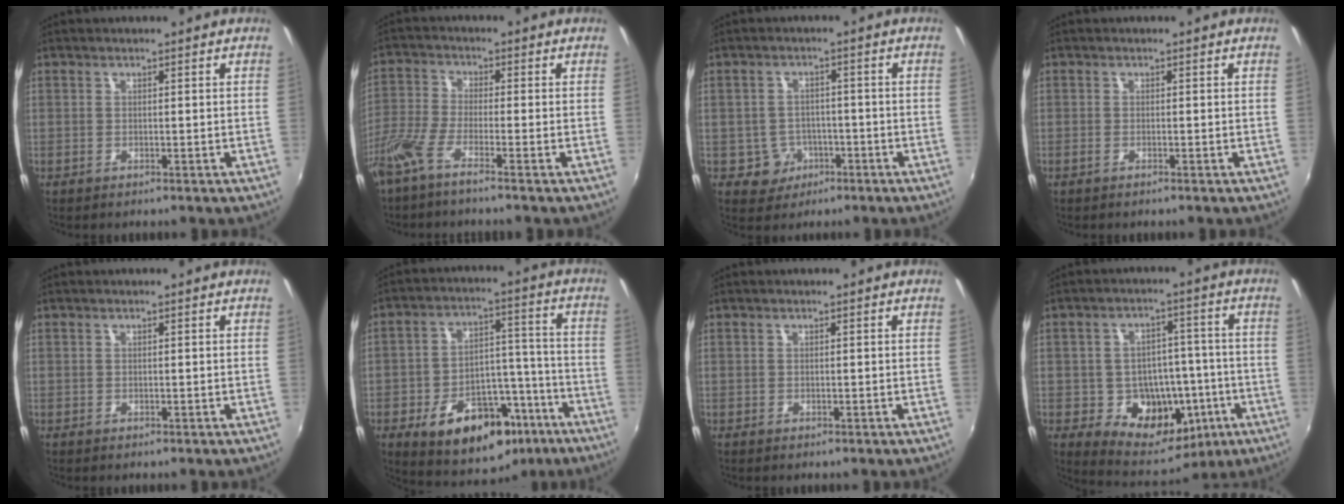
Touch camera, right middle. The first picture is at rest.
{"total": 5.8, "force": [-3.9, 0.2, 4.2], "torque": [-0.101, -0.007, -0.085]}
{"total": 4.5, "force": [-1.9, 3.9, 0.7], "torque": [-0.023, 0.010, -0.021]}
{"total": 0.6, "force": [-0.5, -0.1, 0.4], "torque": [-0.006, -0.001, -0.012]}
{"total": 0.0}
{"total": 17.9, "force": [-10.2, 10.5, 10.3], "torque": [-0.182, 0.026, -0.129]}
{"total": 0.0}
{"total": 13.5, "force": [-3.9, 10.8, 7.2], "torque": [-0.129, 0.019, -0.036]}